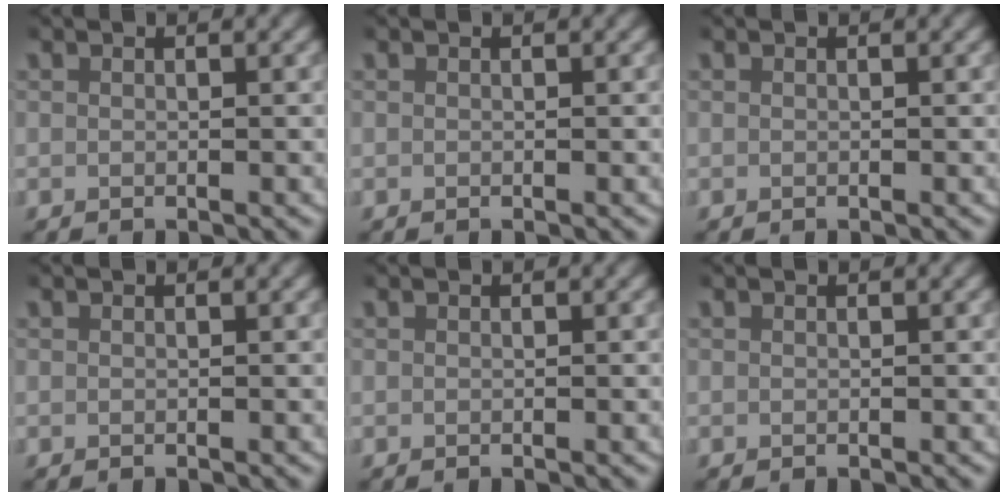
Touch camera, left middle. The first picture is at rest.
{"total": 0.0}
{"total": 0.0}
{"total": 0.0}
{"total": 0.0}
{"total": 0.0}